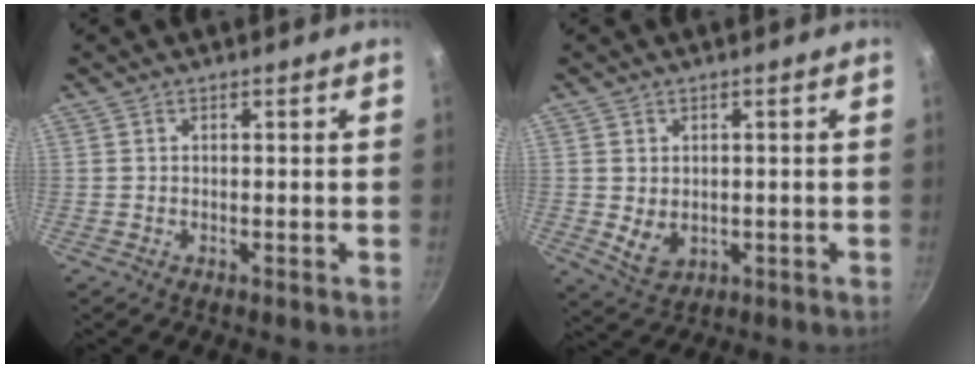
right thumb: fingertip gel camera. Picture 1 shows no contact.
{"total": 4.8, "force": [0.1, 3.9, 2.9], "torque": [-0.042, -0.012, 0.013]}